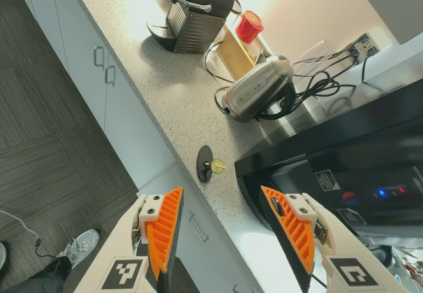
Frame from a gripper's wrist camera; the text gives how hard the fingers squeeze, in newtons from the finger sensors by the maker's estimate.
{"total": 0.0}